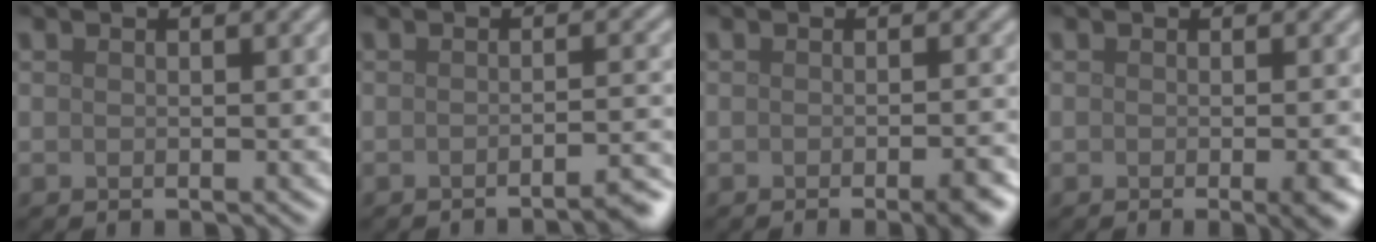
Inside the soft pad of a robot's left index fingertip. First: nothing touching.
{"total": 2.9, "force": [-2.1, 0.5, 2.0], "torque": [-0.013, 0.005, -0.036]}
{"total": 3.7, "force": [-1.7, 1.0, 3.1], "torque": [-0.030, -0.002, -0.022]}
{"total": 2.8, "force": [-0.7, 0.7, 2.6], "torque": [-0.025, -0.003, -0.011]}